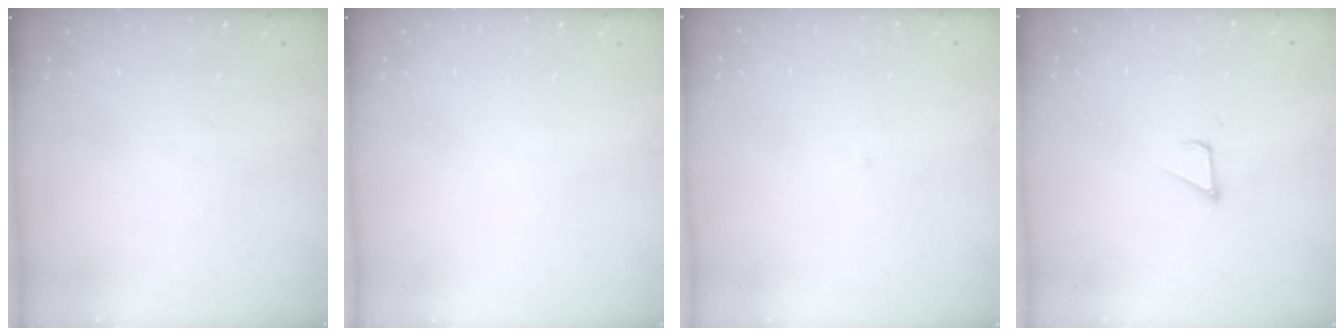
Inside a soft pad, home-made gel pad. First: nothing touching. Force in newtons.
{"total": 0.0}
{"total": 2.1, "press": 2.1, "slide": 0.1}
{"total": 2.1, "press": 2.1, "slide": 0.1}